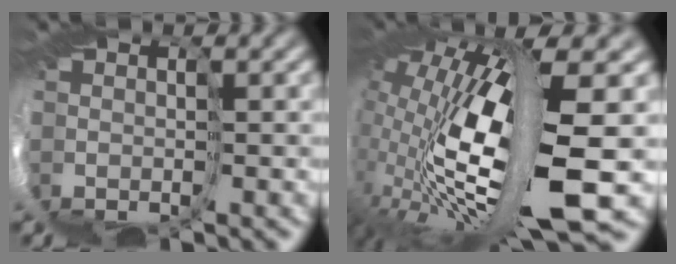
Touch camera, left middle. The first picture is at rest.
{"total": 13.6, "force": [1.9, 3.2, 13.1], "torque": [-0.263, -0.038, 0.052]}